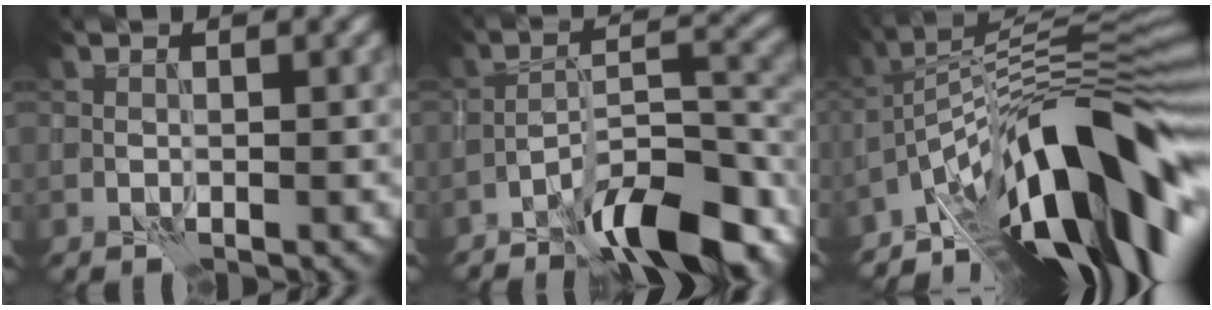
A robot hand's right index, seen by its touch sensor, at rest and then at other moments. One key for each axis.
{"total": 10.3, "fx": -6.9, "fy": 2.9, "fz": 7.0, "tx": -0.109, "ty": 0.008, "tz": -0.124}
{"total": 15.2, "fx": -7.0, "fy": 4.4, "fz": 12.8, "tx": -0.179, "ty": 0.034, "tz": -0.126}